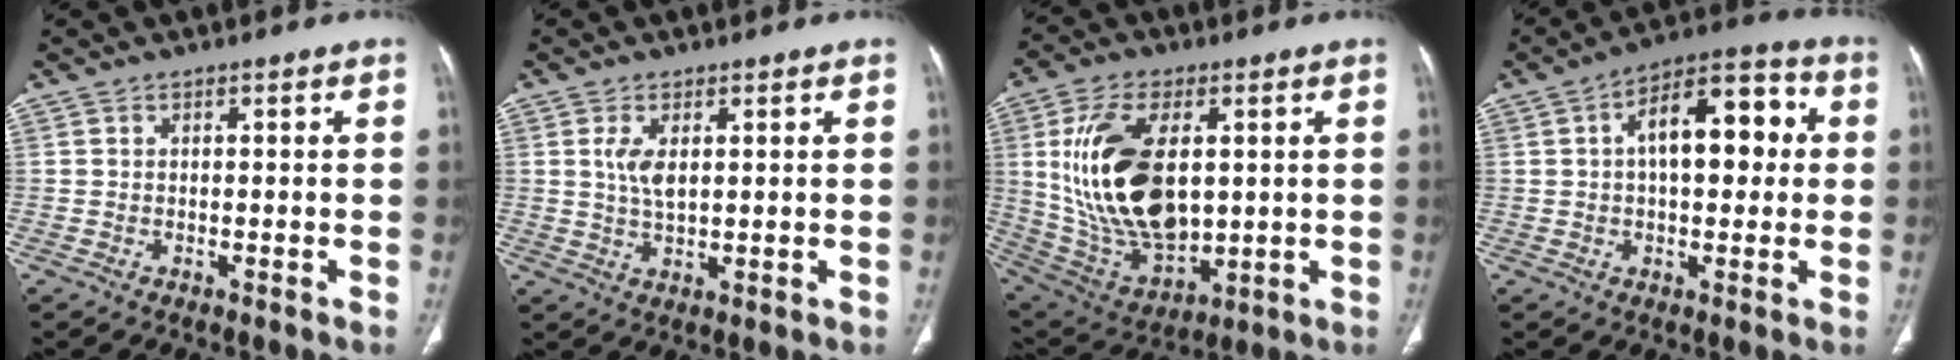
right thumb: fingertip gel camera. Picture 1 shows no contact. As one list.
[{"total": 5.2, "force": [1.3, 2.2, 4.5], "torque": [-0.094, -0.012, 0.030]}, {"total": 22.4, "force": [2.9, 12.4, 18.4], "torque": [-0.344, -0.018, 0.072]}, {"total": 14.4, "force": [2.4, 7.3, 12.2], "torque": [-0.159, 0.032, 0.030]}]